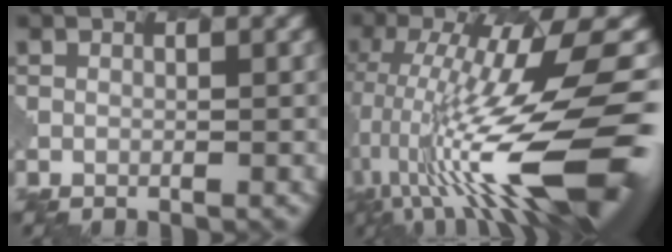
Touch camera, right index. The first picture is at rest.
{"total": 15.6, "force": [-3.2, 3.8, 14.7], "torque": [-0.257, -0.005, -0.045]}